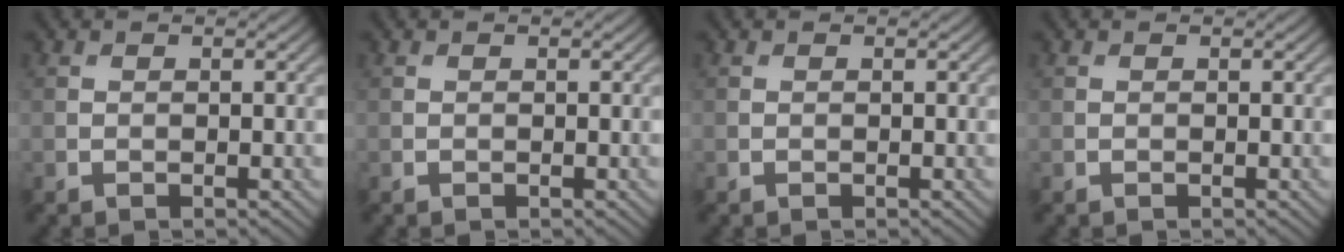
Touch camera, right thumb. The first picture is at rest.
{"total": 0.0}
{"total": 0.0}
{"total": 0.0}